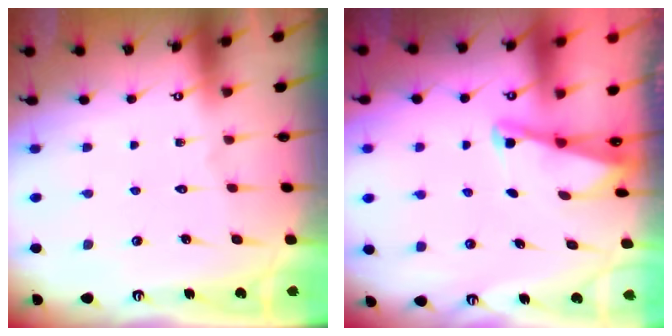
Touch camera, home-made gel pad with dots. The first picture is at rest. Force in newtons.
{"total": 2.1, "press": 2.0, "slide": 0.3}